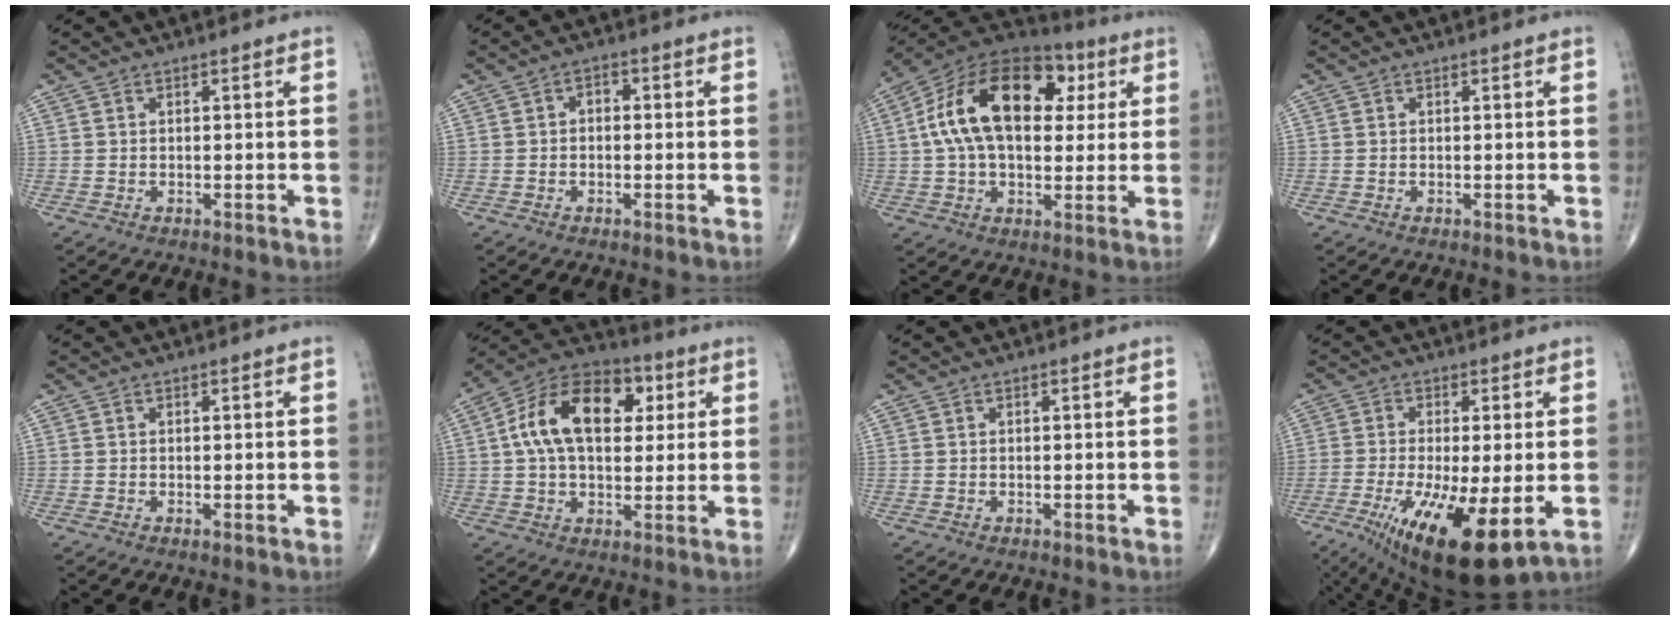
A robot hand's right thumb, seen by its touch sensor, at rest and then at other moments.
{"total": 2.0, "force": [-0.2, 1.5, 1.4], "torque": [-0.007, 0.011, -0.012]}
{"total": 21.7, "force": [4.6, 13.1, 16.7], "torque": [-0.269, 0.023, 0.065]}
{"total": 0.0}
{"total": 0.0}
{"total": 17.4, "force": [3.9, 10.7, 13.2], "torque": [-0.200, 0.017, 0.055]}
{"total": 0.0}
{"total": 16.3, "force": [-5.4, 4.6, 14.7], "torque": [-0.262, -0.029, -0.078]}